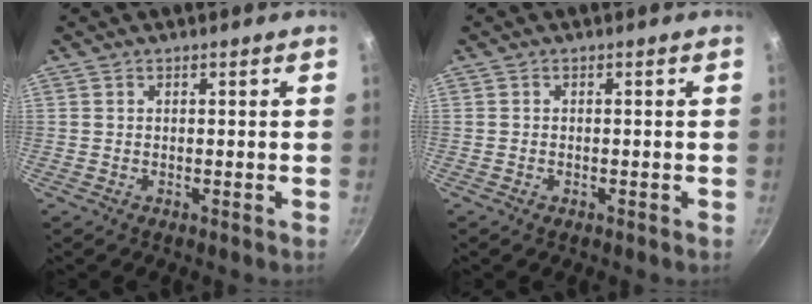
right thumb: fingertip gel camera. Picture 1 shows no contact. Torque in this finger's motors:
{"motor_torque": [-0.55, -0.20, -0.44, 0.03, 0.04]}